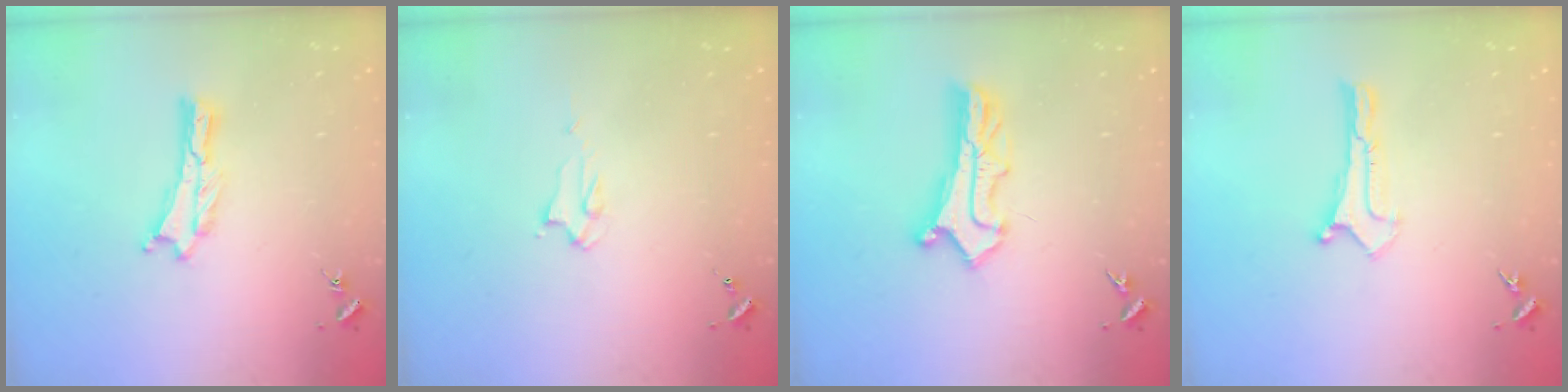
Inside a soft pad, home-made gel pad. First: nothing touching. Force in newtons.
{"total": 2.2, "press": 2.2, "slide": 0.2}
{"total": 4.3, "press": 4.3, "slide": 0.4}
{"total": 0.0}